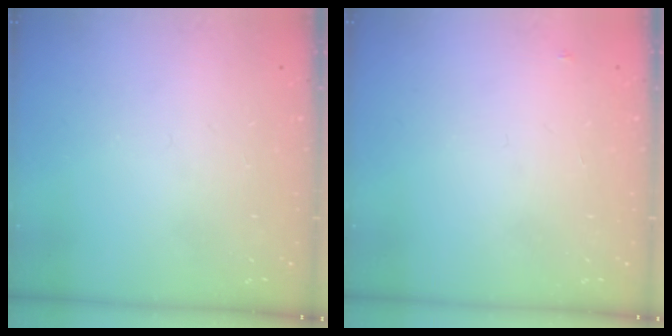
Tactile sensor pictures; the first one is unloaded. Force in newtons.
{"total": 2.6, "press": 2.6, "slide": 0.2}